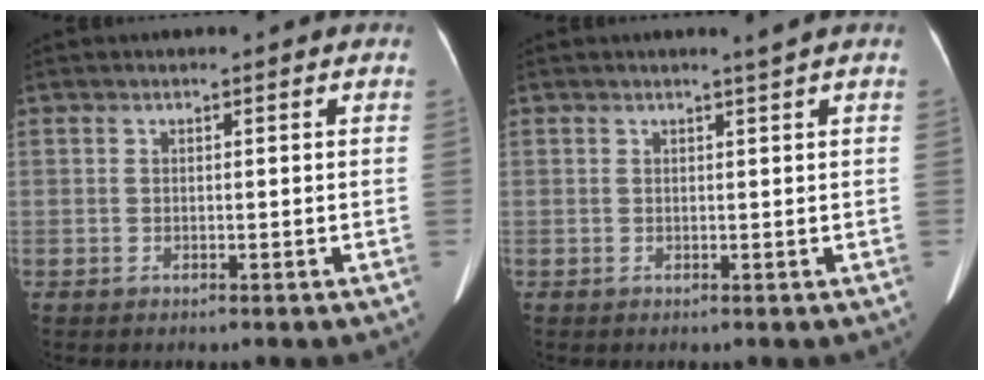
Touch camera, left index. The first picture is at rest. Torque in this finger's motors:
{"motor_torque": [-0.19, -0.14, -0.06, 0.01]}